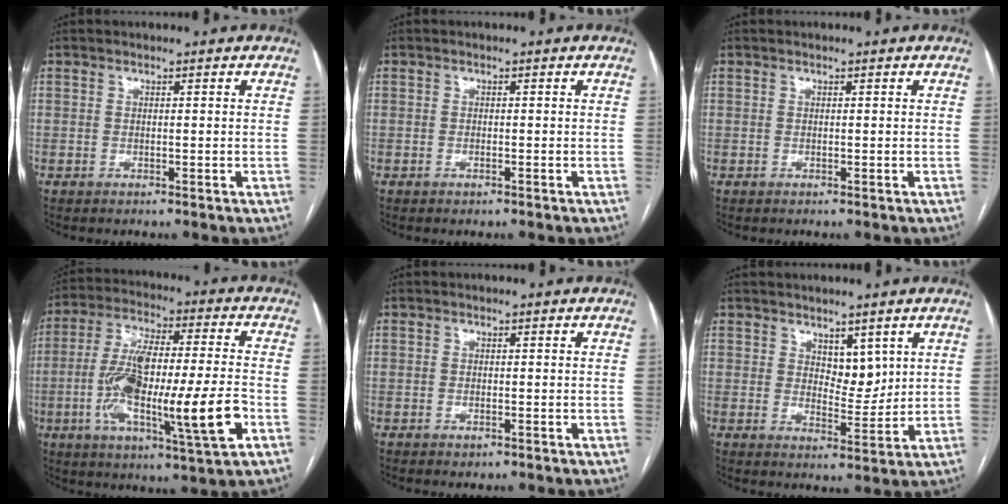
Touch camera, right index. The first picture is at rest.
{"total": 0.5, "force": [-0.4, 0.2, 0.3], "torque": [-0.007, -0.001, -0.003]}
{"total": 0.0}
{"total": 19.5, "force": [-4.8, 2.4, 18.7], "torque": [-0.327, -0.007, -0.079]}
{"total": 0.8, "force": [-0.5, 0.4, 0.5], "torque": [-0.008, -0.002, -0.002]}
{"total": 4.5, "force": [2.3, 2.3, 3.0], "torque": [-0.045, -0.007, 0.045]}